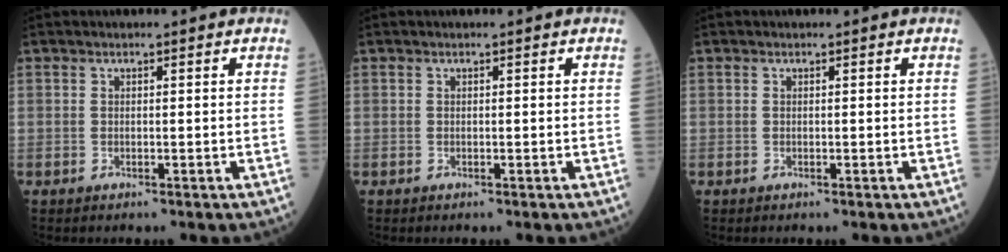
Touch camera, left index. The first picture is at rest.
{"total": 0.0}
{"total": 0.0}